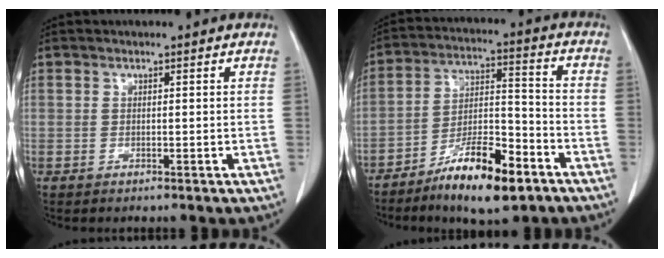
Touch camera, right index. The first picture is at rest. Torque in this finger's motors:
{"motor_torque": [0.49, -0.44, 0.24, 0.08]}